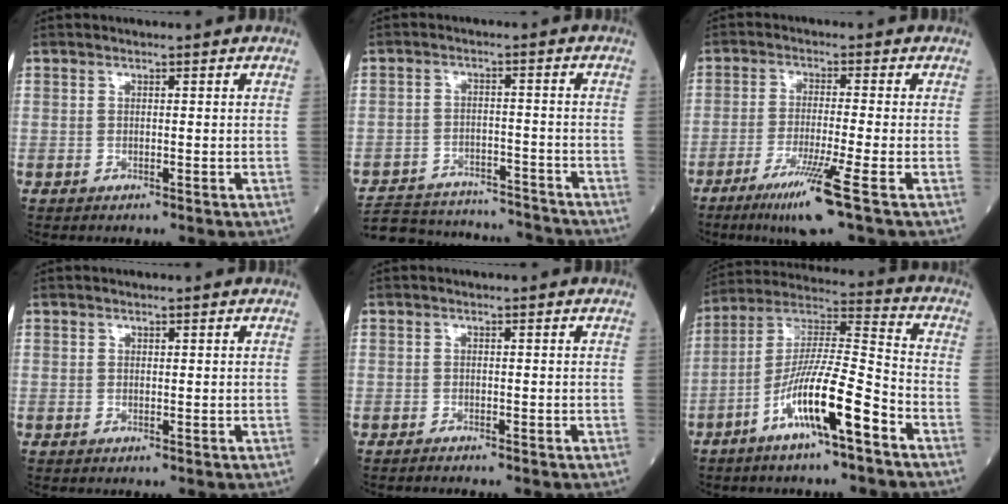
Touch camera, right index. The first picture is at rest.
{"total": 17.4, "force": [-16.5, 3.2, 4.3], "torque": [-0.091, 0.005, -0.235]}
{"total": 8.5, "force": [-4.6, -1.3, 7.1], "torque": [-0.128, -0.028, -0.086]}
{"total": 0.0}
{"total": 0.9, "force": [-0.9, -0.2, 0.1], "torque": [-0.006, -0.001, -0.016]}
{"total": 13.7, "force": [-6.8, 0.9, 11.9], "torque": [-0.229, -0.003, -0.128]}